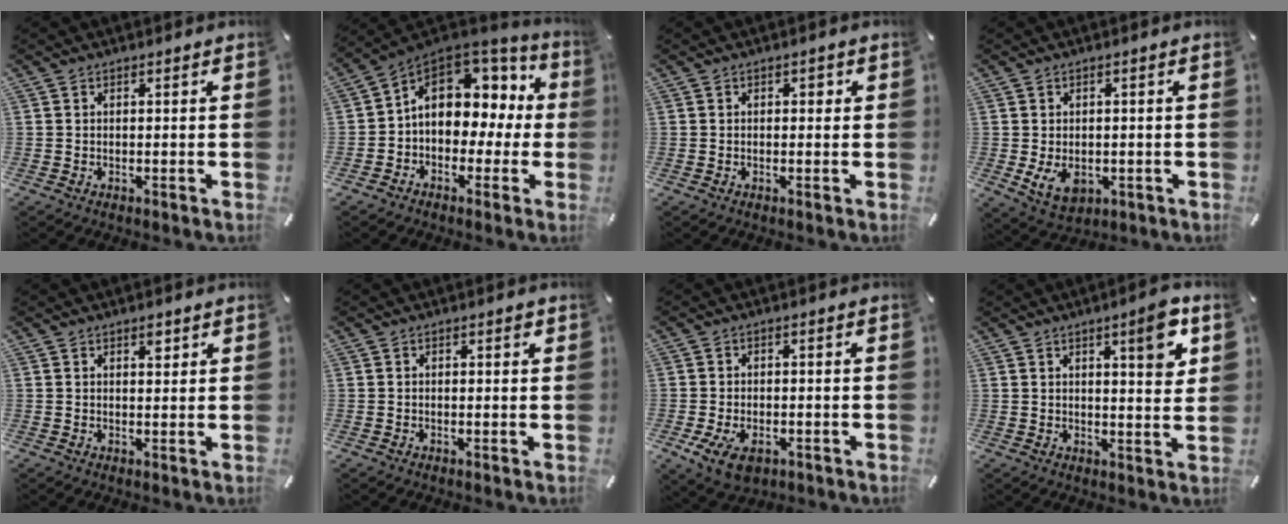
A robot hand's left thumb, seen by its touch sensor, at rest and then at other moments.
{"total": 11.7, "force": [3.0, 9.2, 6.5], "torque": [-0.106, -0.012, 0.060]}
{"total": 2.0, "force": [-0.3, 1.2, 1.6], "torque": [-0.024, 0.008, -0.012]}
{"total": 5.9, "force": [-1.1, 4.3, 4.0], "torque": [-0.075, -0.005, -0.022]}
{"total": 2.1, "force": [1.2, 1.2, 1.3], "torque": [-0.012, -0.004, 0.017]}
{"total": 1.0, "force": [0.1, 0.4, 0.9], "torque": [-0.017, 0.003, 0.000]}
{"total": 6.1, "force": [-2.7, 3.9, 3.8], "torque": [-0.093, 0.003, -0.052]}
{"total": 8.4, "force": [4.0, 2.4, 7.1], "torque": [-0.085, -0.020, 0.056]}